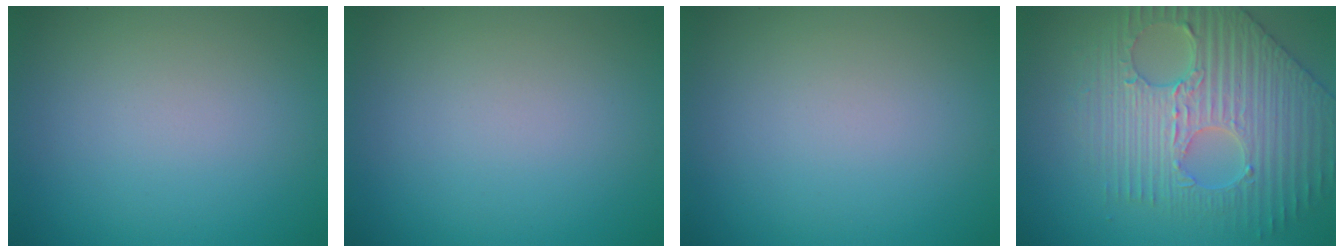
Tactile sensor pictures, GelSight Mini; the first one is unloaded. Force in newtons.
{"total": 0.0}
{"total": 0.0}
{"total": 6.4, "press": 5.5, "slide": 3.3}